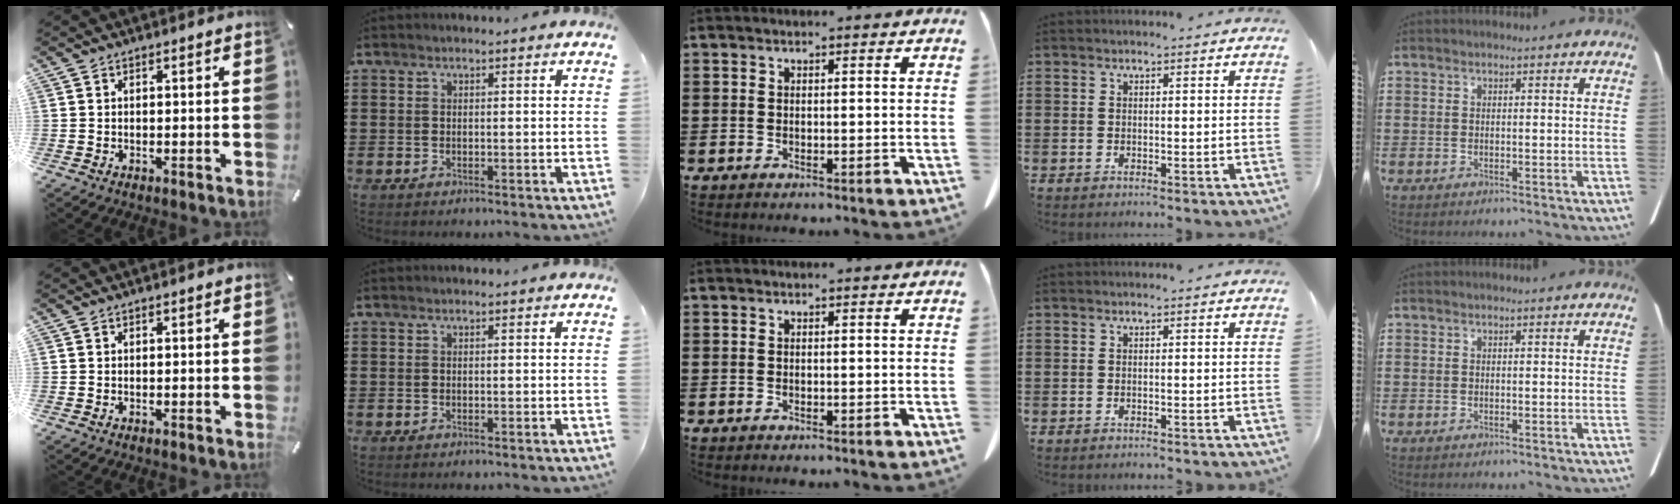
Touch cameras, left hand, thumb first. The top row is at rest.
{"ring": {"total": 0.5, "force": [-0.5, 0.0, 0.1], "torque": [-0.004, -0.003, -0.010]}}